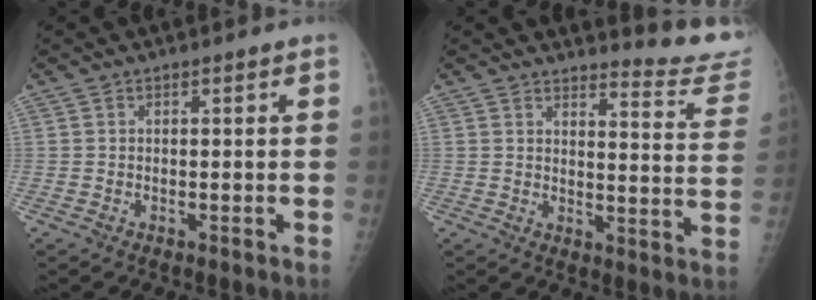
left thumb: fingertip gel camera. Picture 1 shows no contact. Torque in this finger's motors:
{"motor_torque": [0.02, -0.19, -0.01, -0.01, 0.05]}